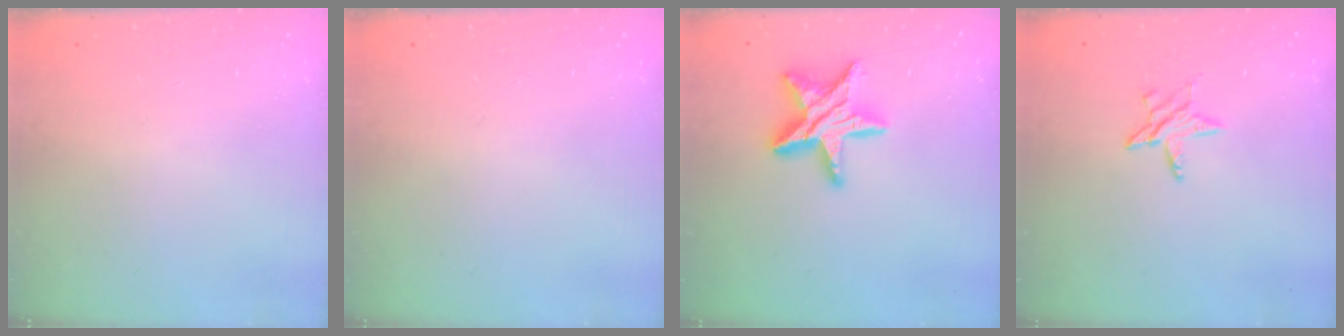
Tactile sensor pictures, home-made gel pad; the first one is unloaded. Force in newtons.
{"total": 0.0}
{"total": 15.8, "press": 15.8, "slide": 1.0}
{"total": 5.3, "press": 5.3, "slide": 0.6}